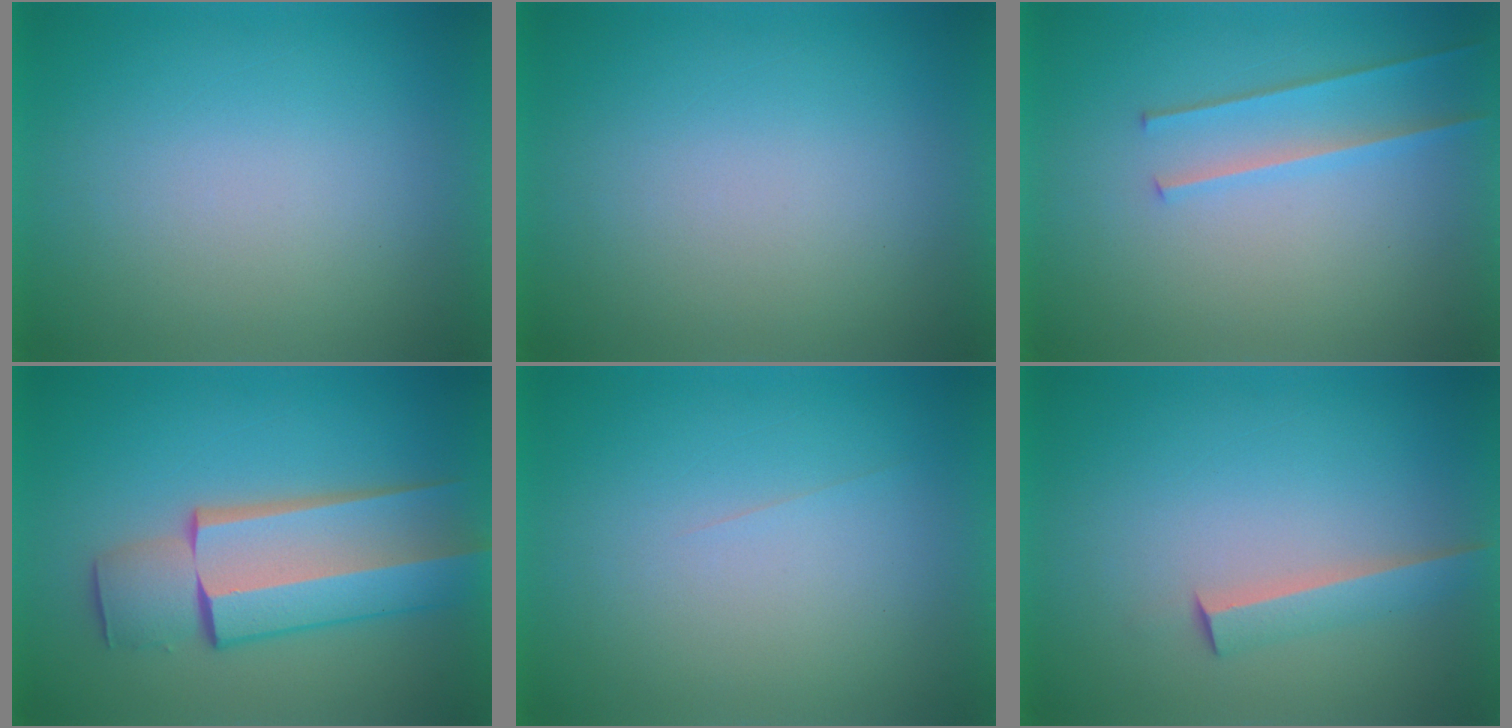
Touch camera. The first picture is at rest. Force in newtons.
{"total": 1.2}
{"total": 2.2}
{"total": 7.1}
{"total": 1.5}
{"total": 2.5}